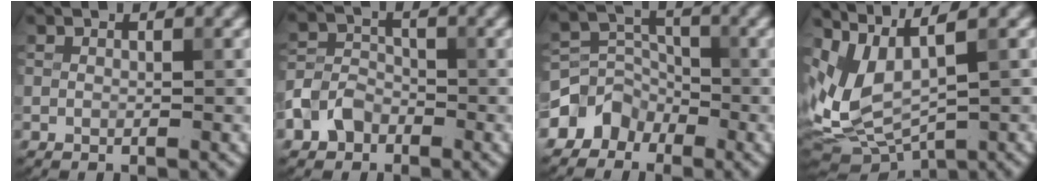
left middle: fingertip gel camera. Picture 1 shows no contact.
{"total": 3.5, "force": [-2.1, 2.4, 1.4], "torque": [-0.029, 0.004, -0.047]}
{"total": 3.3, "force": [-2.2, 2.5, 0.3], "torque": [0.003, 0.009, -0.046]}
{"total": 7.0, "force": [2.4, 3.0, 5.9], "torque": [-0.132, -0.002, 0.063]}